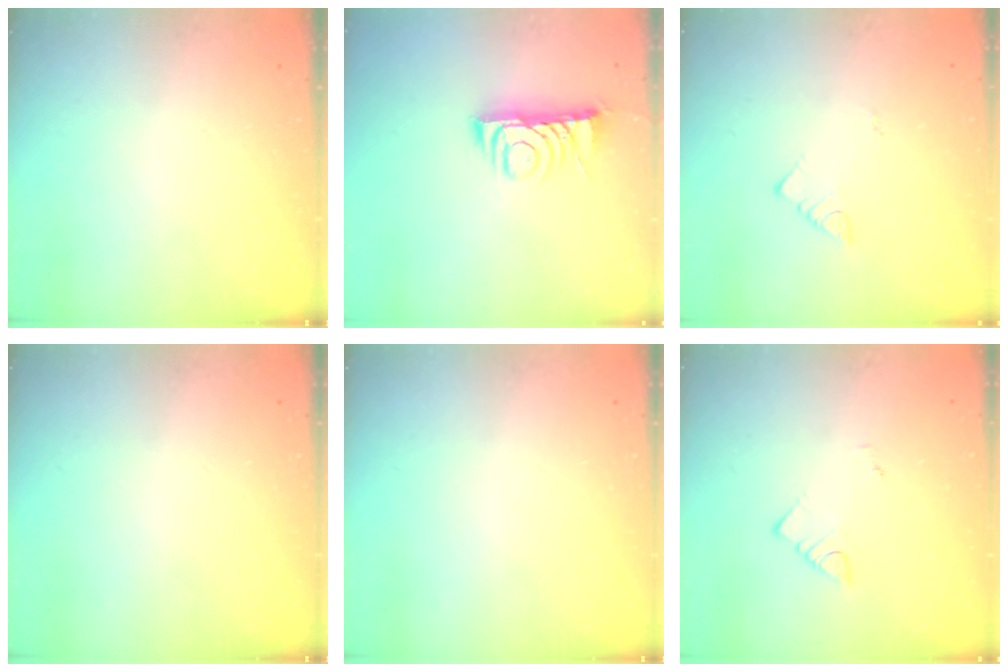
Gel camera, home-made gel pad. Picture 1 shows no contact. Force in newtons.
{"total": 7.2, "press": 7.2, "slide": 0.3}
{"total": 2.7, "press": 2.7, "slide": 0.3}
{"total": 0.0}
{"total": 0.0}
{"total": 2.5, "press": 2.5, "slide": 0.2}